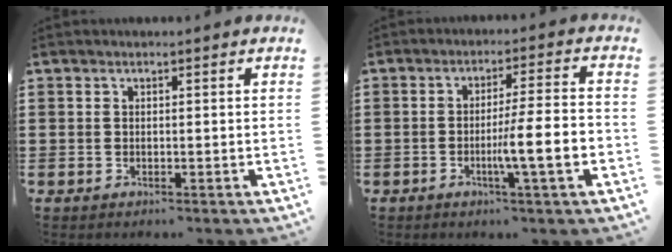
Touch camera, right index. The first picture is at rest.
{"total": 7.9, "force": [-2.3, 0.2, 7.6], "torque": [-0.124, -0.006, -0.040]}